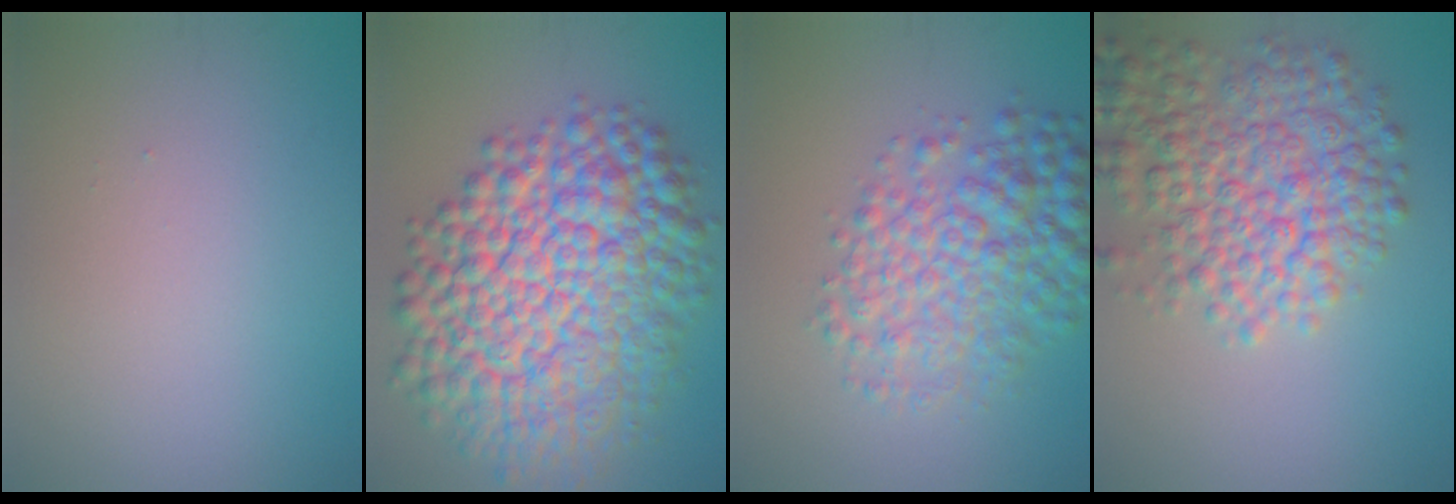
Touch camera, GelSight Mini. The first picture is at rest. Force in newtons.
{"total": 13.9, "press": 13.9, "slide": 0.3}
{"total": 6.2, "press": 6.2, "slide": 0.1}
{"total": 7.3, "press": 7.3, "slide": 0.3}